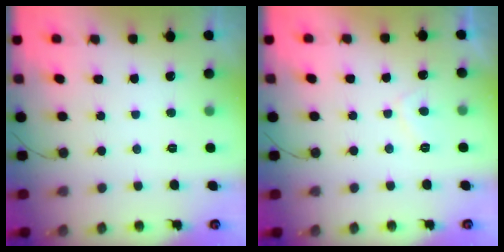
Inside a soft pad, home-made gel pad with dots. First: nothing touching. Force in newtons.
{"total": 2.8, "press": 2.7, "slide": 0.9}